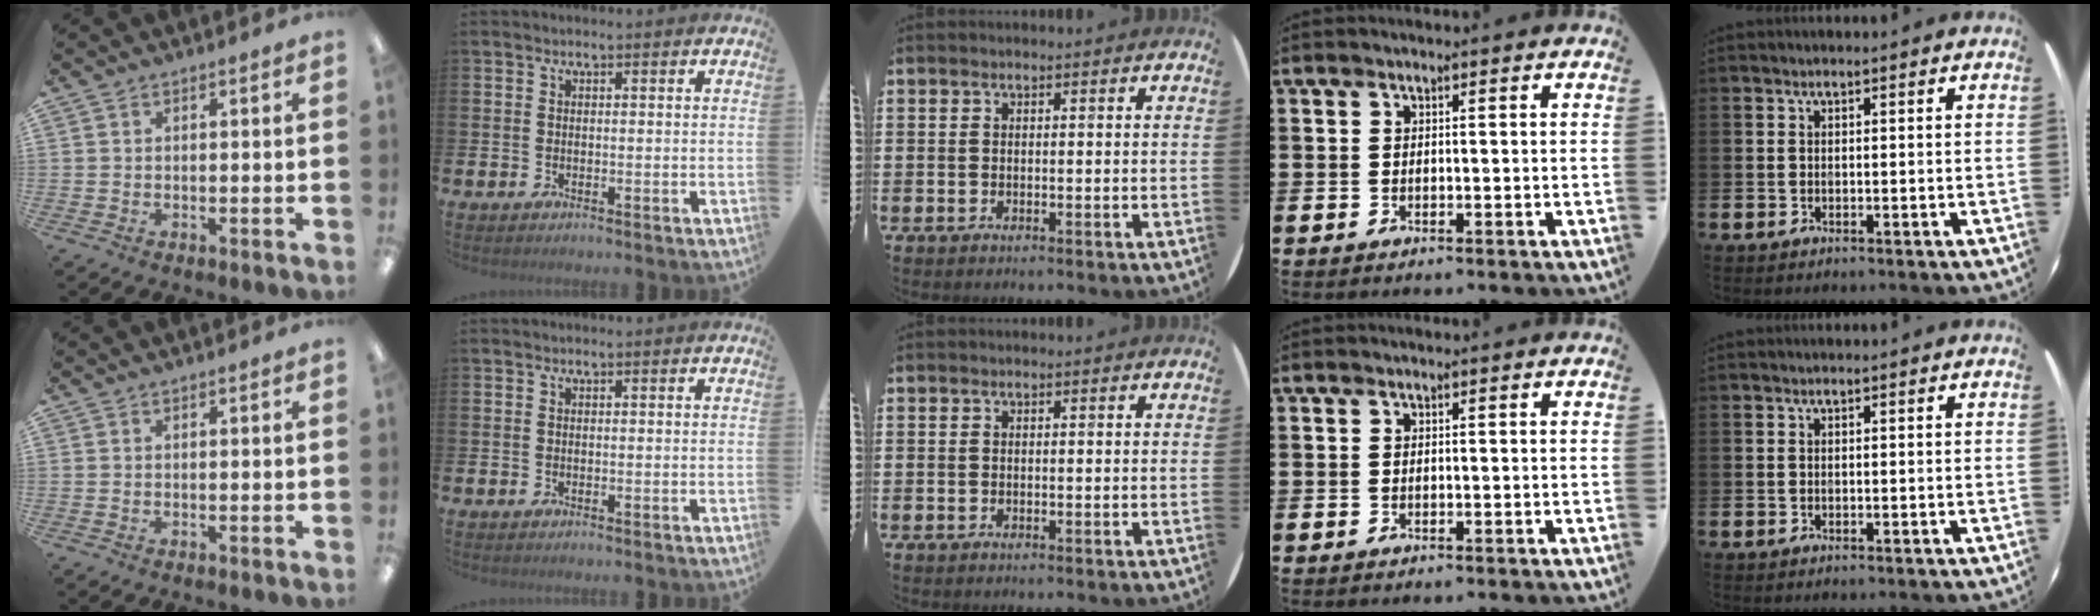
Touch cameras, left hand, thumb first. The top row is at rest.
{}